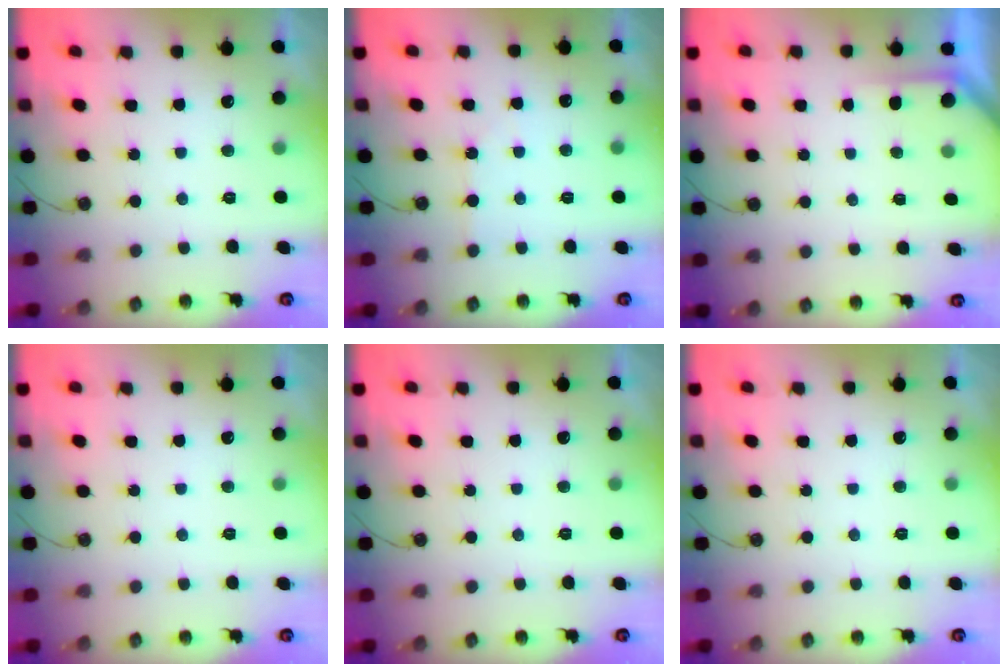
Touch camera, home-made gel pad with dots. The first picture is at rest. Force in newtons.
{"total": 3.3, "press": 3.3, "slide": 0.4}
{"total": 1.7, "press": 1.7, "slide": 0.3}
{"total": 0.0}
{"total": 0.0}
{"total": 0.0}